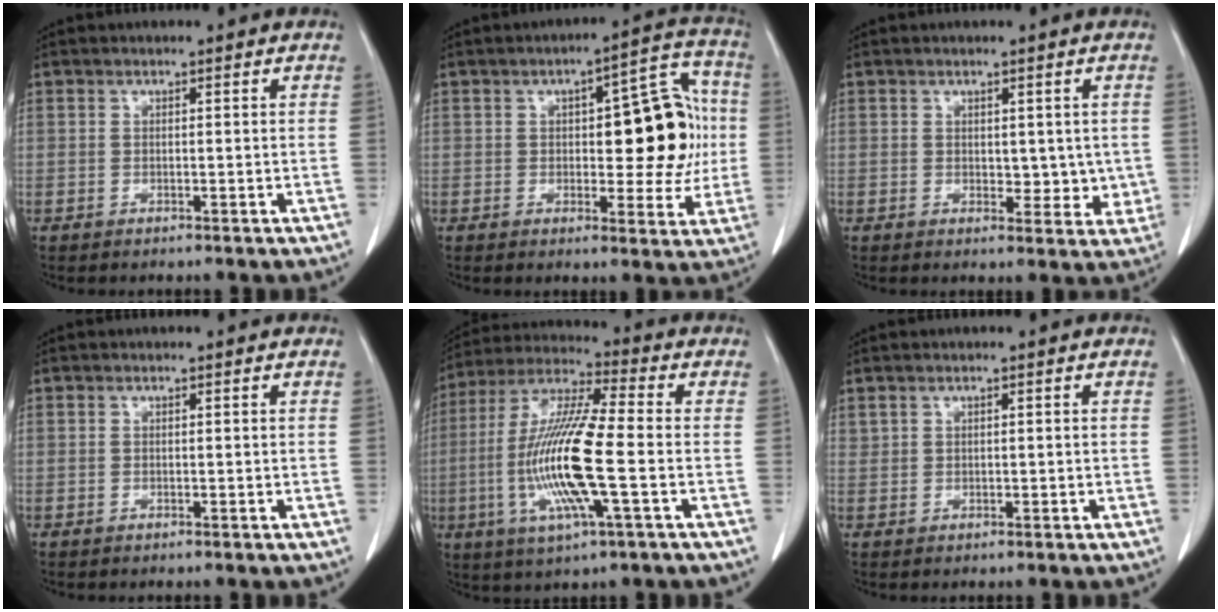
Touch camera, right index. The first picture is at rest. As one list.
[{"total": 13.6, "force": [0.8, 5.2, 12.5], "torque": [-0.143, 0.038, 0.016]}, {"total": 4.5, "force": [0.3, 2.9, 3.5], "torque": [-0.024, -0.005, 0.009]}, {"total": 0.0}, {"total": 15.6, "force": [-3.2, 1.2, 15.3], "torque": [-0.315, -0.010, -0.066]}, {"total": 0.7, "force": [0.5, 0.4, 0.1], "torque": [-0.001, 0.005, 0.014]}]